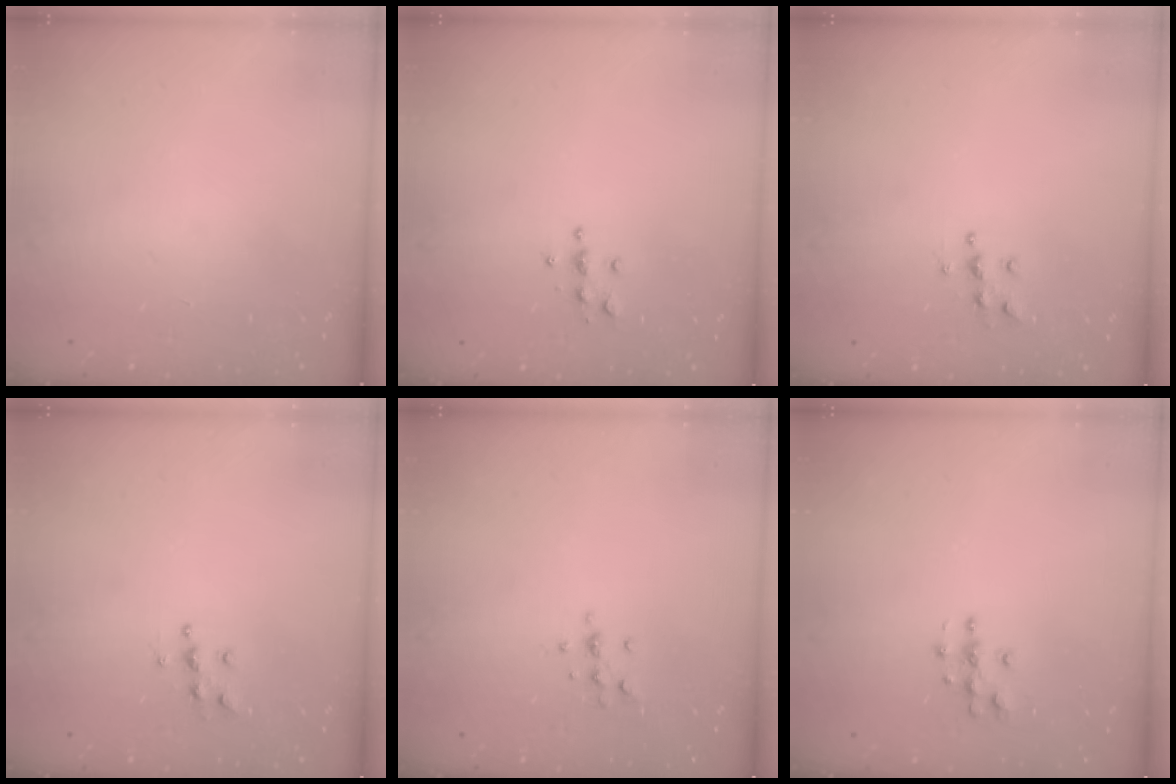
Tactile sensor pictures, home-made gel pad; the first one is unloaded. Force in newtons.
{"total": 3.9, "press": 3.9, "slide": 0.5}
{"total": 5.9, "press": 5.9, "slide": 0.5}
{"total": 5.9, "press": 5.9, "slide": 0.5}
{"total": 6.0, "press": 5.6, "slide": 2.0}
{"total": 3.9, "press": 3.9, "slide": 0.3}